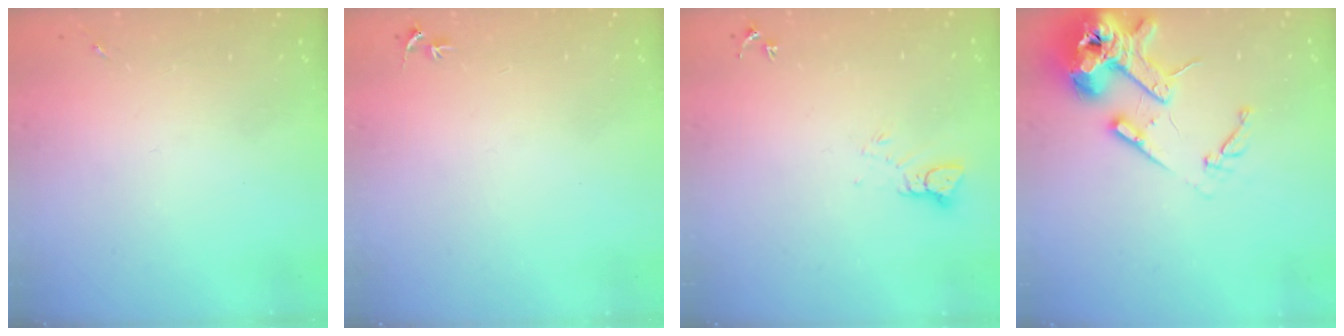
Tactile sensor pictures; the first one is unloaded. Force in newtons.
{"total": 2.7, "press": 2.7, "slide": 0.3}
{"total": 3.5, "press": 3.5, "slide": 0.3}
{"total": 16.3, "press": 16.2, "slide": 2.3}